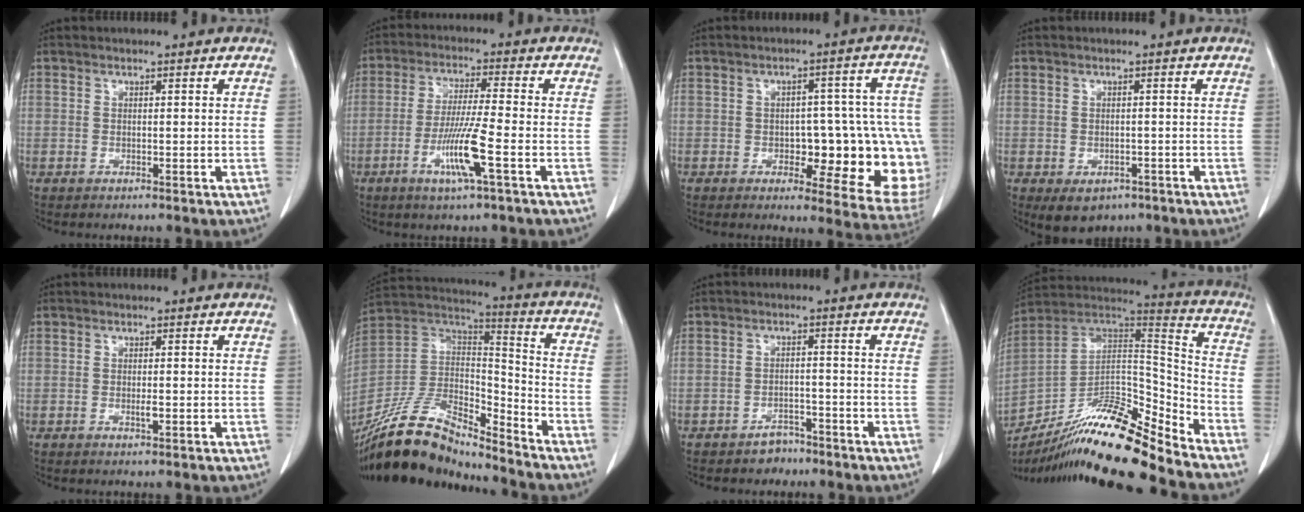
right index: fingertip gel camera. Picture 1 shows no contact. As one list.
[{"total": 8.6, "force": [-3.3, -0.5, 7.9], "torque": [-0.155, -0.013, -0.062]}, {"total": 17.3, "force": [-3.3, 6.8, 15.5], "torque": [-0.124, 0.025, -0.019]}, {"total": 4.8, "force": [-2.9, 3.3, 2.0], "torque": [-0.024, -0.002, -0.031]}, {"total": 0.9, "force": [-0.3, 0.1, 0.8], "torque": [-0.019, -0.001, -0.002]}, {"total": 19.9, "force": [-17.0, 4.7, 9.2], "torque": [-0.186, 0.019, -0.312]}, {"total": 3.4, "force": [-2.7, 1.9, 0.8], "torque": [-0.014, 0.008, -0.034]}, {"total": 19.7, "force": [-16.1, 1.5, 11.2], "torque": [-0.207, 0.016, -0.290]}]